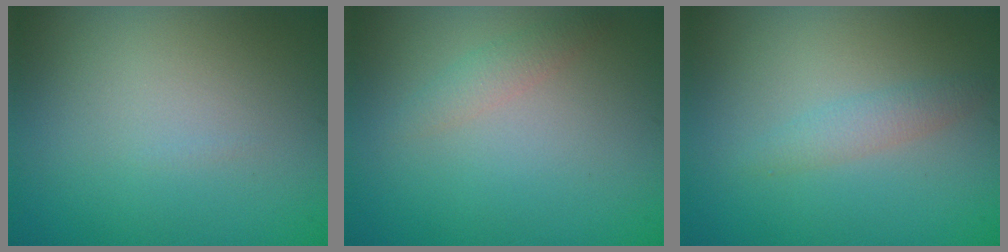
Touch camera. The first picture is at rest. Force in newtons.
{"total": 1.3, "press": 1.3, "slide": 0.1}
{"total": 1.5, "press": 1.5, "slide": 0.1}